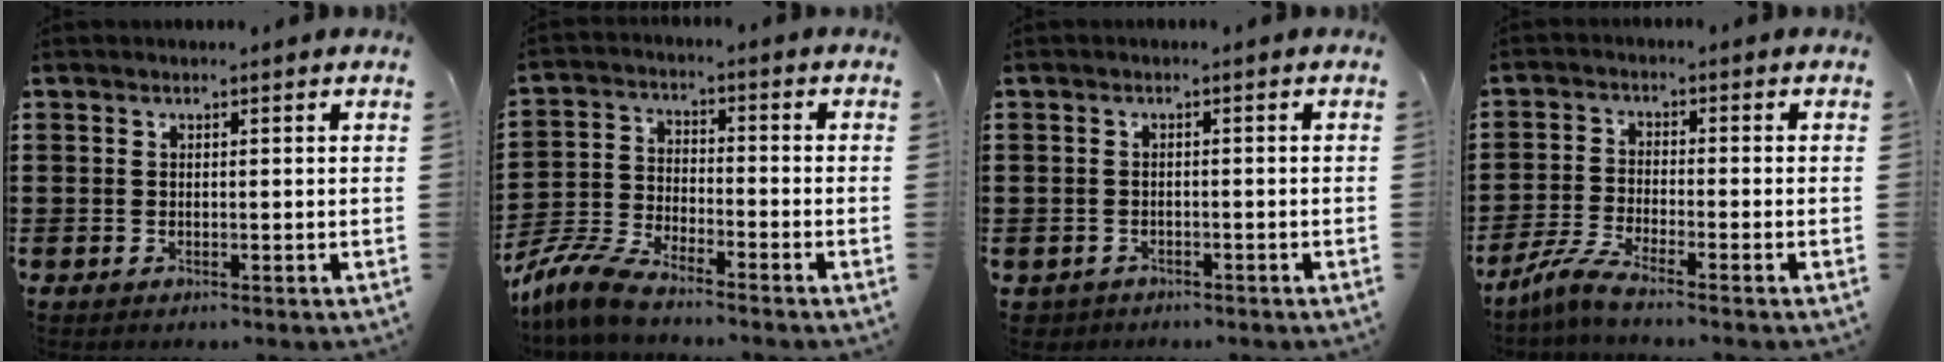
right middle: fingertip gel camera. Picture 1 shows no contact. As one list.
[{"total": 6.9, "force": [-6.5, 0.9, 2.4], "torque": [-0.073, -0.002, -0.134]}, {"total": 1.3, "force": [-1.2, 0.5, -0.1], "torque": [-0.003, 0.001, -0.029]}, {"total": 4.3, "force": [-3.6, 0.0, 2.3], "torque": [-0.067, -0.014, -0.077]}]